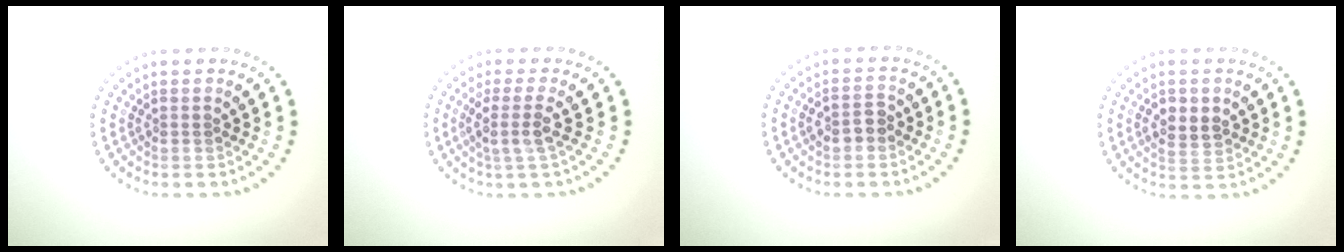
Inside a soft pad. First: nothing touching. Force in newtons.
{"total": 2.5, "press": 1.9, "slide": 1.6}
{"total": 2.1, "press": 2.1, "slide": 0.3}
{"total": 2.9, "press": 2.9, "slide": 0.3}